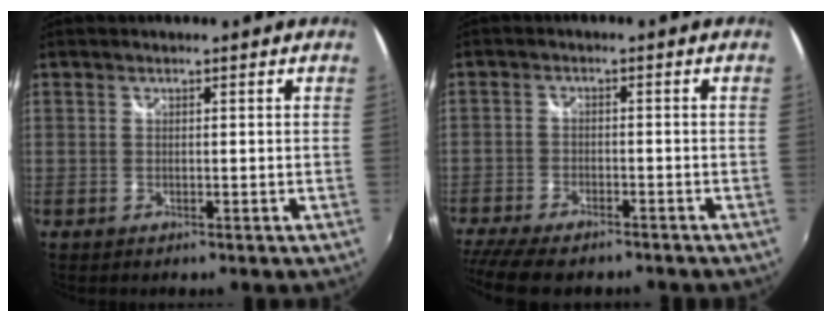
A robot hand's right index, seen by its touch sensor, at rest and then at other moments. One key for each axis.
{"total": 11.9, "fx": -9.8, "fy": 3.8, "fz": 5.6, "tx": -0.142, "ty": -0.035, "tz": -0.166}